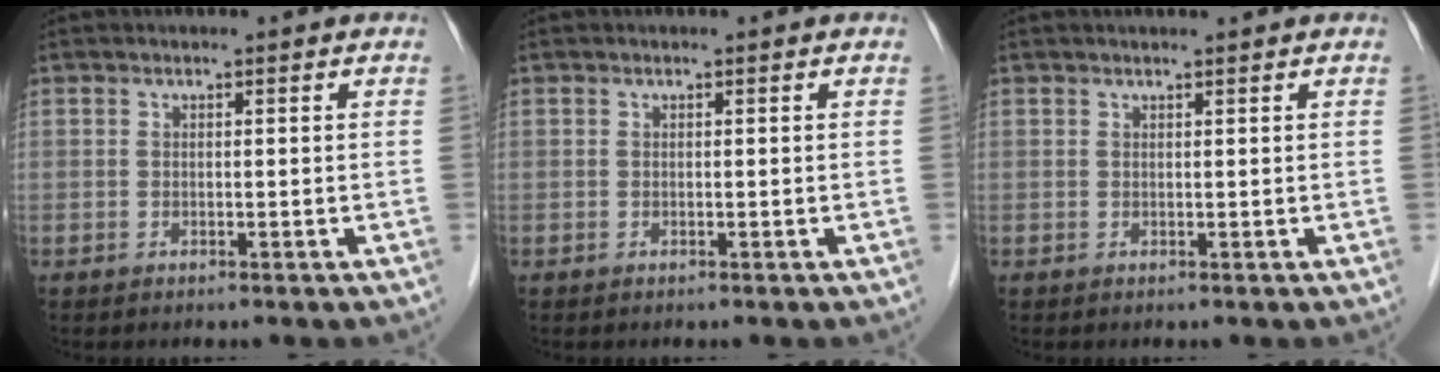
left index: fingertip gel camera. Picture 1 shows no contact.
{"total": 0.0}
{"total": 1.3, "force": [1.1, -0.2, 0.6], "torque": [-0.006, 0.009, 0.021]}